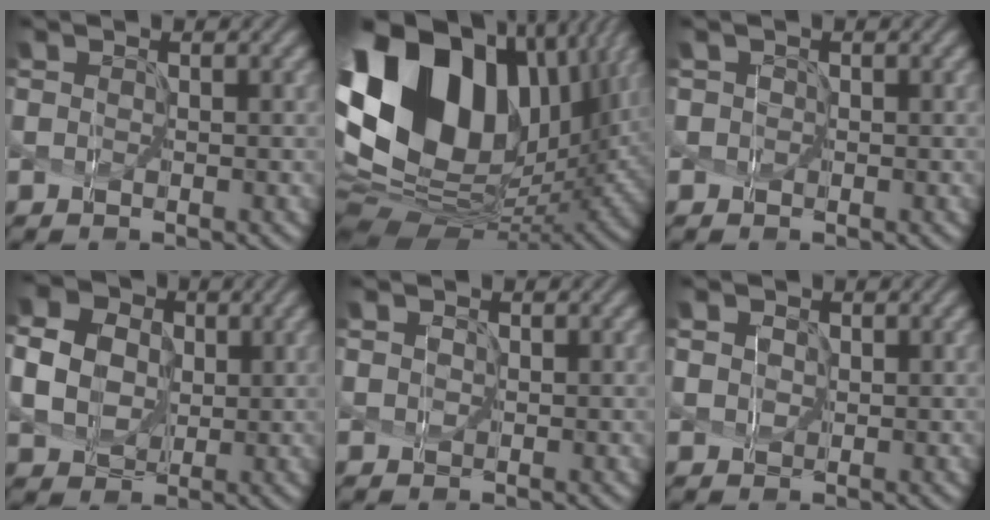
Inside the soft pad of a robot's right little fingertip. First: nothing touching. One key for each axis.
{"total": 19.8, "fx": 5.5, "fy": 13.2, "fz": 13.6, "tx": -0.283, "ty": 0.026, "tz": 0.109}
{"total": 1.8, "fx": 0.2, "fy": 1.7, "fz": 0.5, "tx": 0.016, "ty": 0.016, "tz": -0.024}
{"total": 5.2, "fx": 0.5, "fy": 4.3, "fz": 2.8, "tx": -0.070, "ty": 0.009, "tz": 0.007}
{"total": 1.2, "fx": 0.6, "fy": 0.9, "fz": 0.5, "tx": 0.007, "ty": 0.011, "tz": -0.007}
{"total": 3.4, "fx": 1.6, "fy": 2.6, "fz": 1.5, "tx": -0.014, "ty": 0.029, "tz": -0.002}